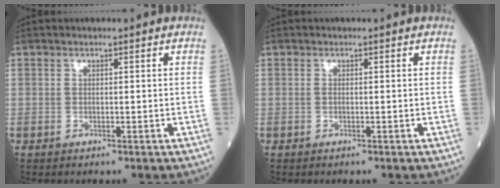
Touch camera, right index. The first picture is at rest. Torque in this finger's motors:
{"motor_torque": [0.05, 0.04, -0.03, 0.01]}